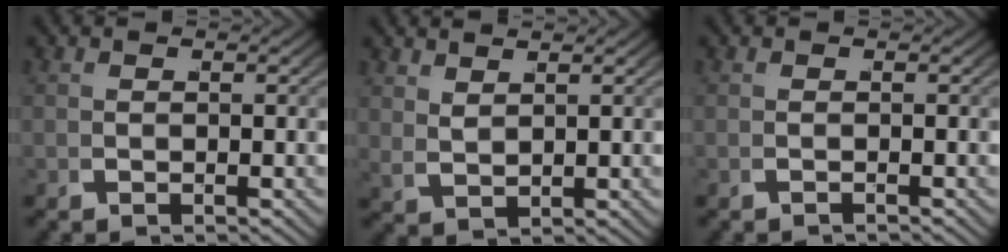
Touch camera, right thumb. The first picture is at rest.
{"total": 1.4, "force": [1.1, -0.1, 0.8], "torque": [-0.013, 0.009, 0.018]}
{"total": 0.9, "force": [-0.4, -0.6, -0.6], "torque": [0.007, 0.003, -0.010]}